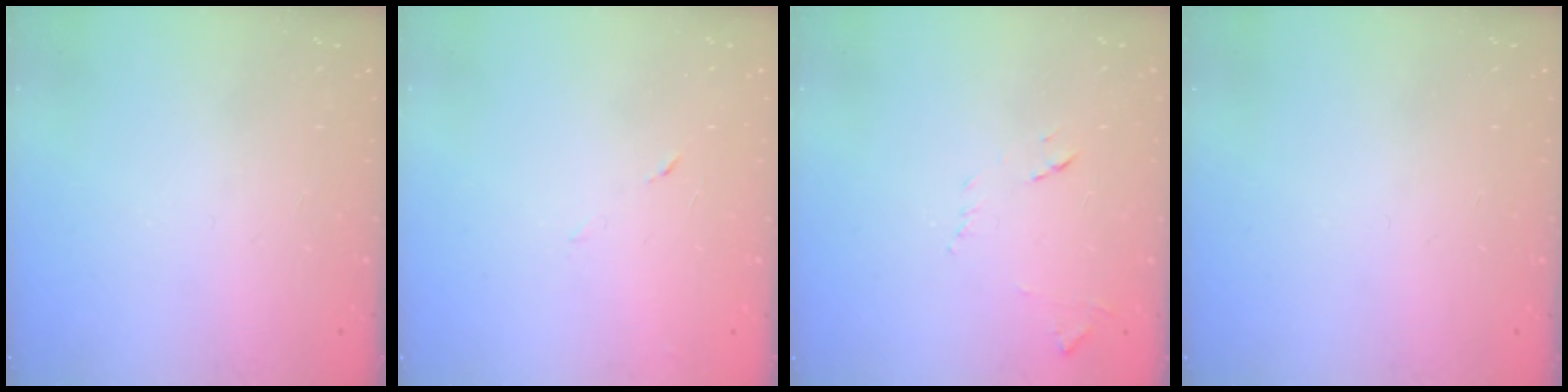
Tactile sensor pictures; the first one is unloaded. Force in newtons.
{"total": 5.3, "press": 5.3, "slide": 0.6}
{"total": 7.8, "press": 7.8, "slide": 0.6}
{"total": 0.0}